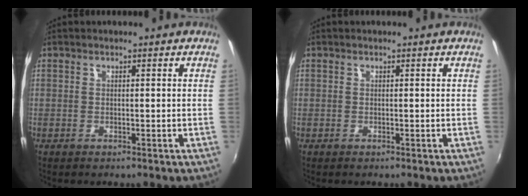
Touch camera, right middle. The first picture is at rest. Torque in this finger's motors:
{"motor_torque": [-0.02, 0.02, 0.00, 0.00]}